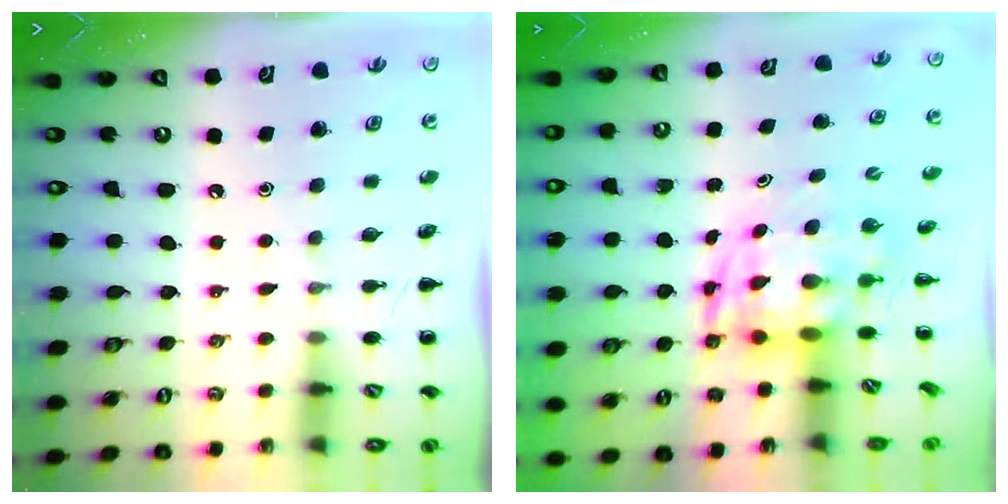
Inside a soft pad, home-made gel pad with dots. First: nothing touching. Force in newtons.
{"total": 3.6, "press": 3.5, "slide": 0.9}